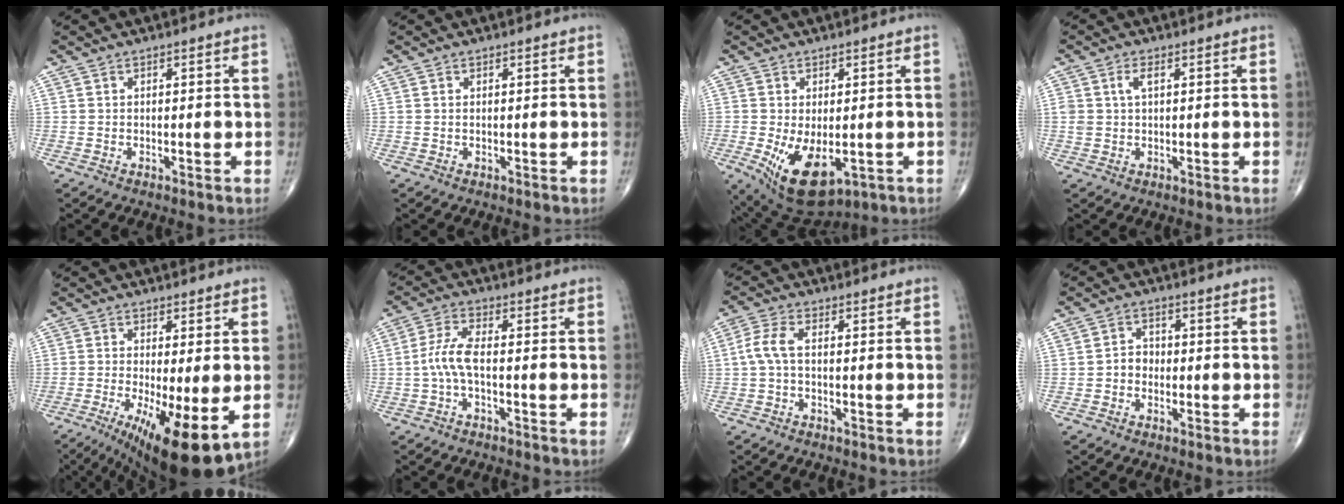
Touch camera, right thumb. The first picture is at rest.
{"total": 0.0}
{"total": 11.0, "force": [-2.9, 5.8, 8.8], "torque": [-0.141, -0.013, -0.026]}
{"total": 2.8, "force": [0.8, 1.5, 2.2], "torque": [-0.050, 0.006, 0.017]}
{"total": 14.0, "force": [-4.1, 3.5, 12.9], "torque": [-0.194, -0.024, -0.052]}
{"total": 4.9, "force": [-0.9, 1.3, 4.7], "torque": [-0.115, 0.015, -0.024]}
{"total": 4.3, "force": [-0.2, 1.8, 3.9], "torque": [-0.098, 0.011, -0.012]}
{"total": 3.0, "force": [-0.8, 2.5, 1.4], "torque": [-0.011, 0.013, -0.020]}